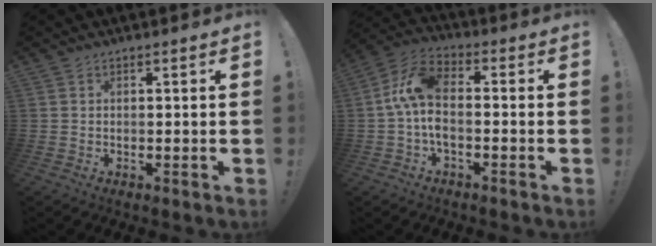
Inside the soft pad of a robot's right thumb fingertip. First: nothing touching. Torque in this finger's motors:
{"motor_torque": [1.38, 1.58, 1.23, -0.55, 0.06]}